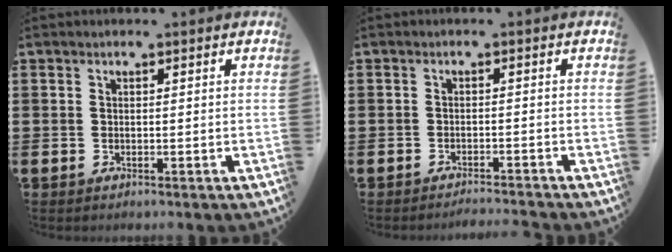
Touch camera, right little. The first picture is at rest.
{"total": 1.3, "force": [-1.3, -0.2, 0.0], "torque": [-0.001, 0.002, -0.026]}